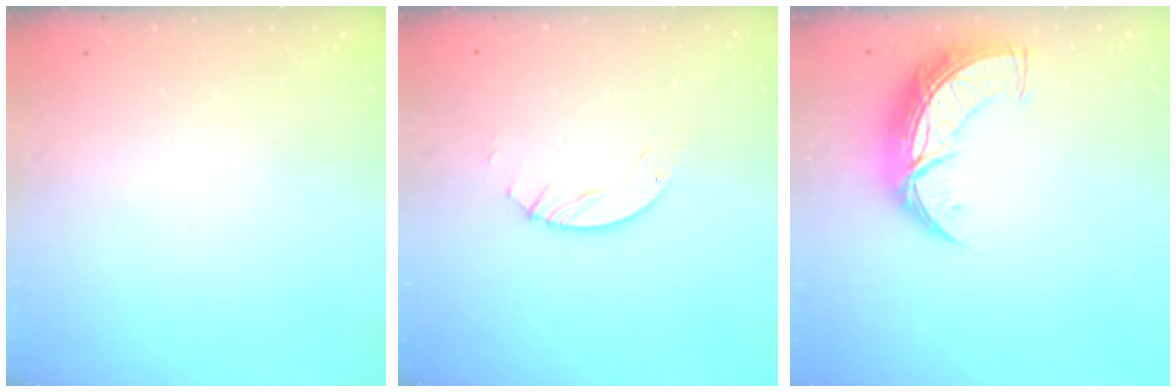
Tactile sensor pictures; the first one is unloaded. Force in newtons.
{"total": 4.0, "press": 4.0, "slide": 0.3}
{"total": 10.9, "press": 10.9, "slide": 0.9}